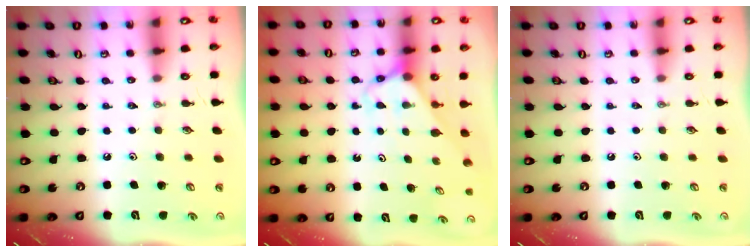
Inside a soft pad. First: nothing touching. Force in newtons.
{"total": 3.0, "press": 3.0, "slide": 0.2}
{"total": 0.0}